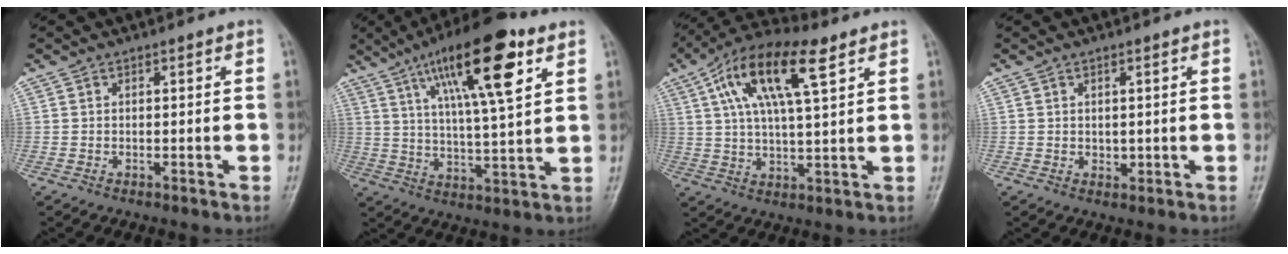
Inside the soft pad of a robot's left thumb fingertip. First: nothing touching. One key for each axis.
{"total": 18.3, "fx": 8.8, "fy": 4.5, "fz": 15.4, "tx": -0.240, "ty": -0.021, "tz": 0.146}
{"total": 15.3, "fx": 6.6, "fy": 5.1, "fz": 12.8, "tx": -0.229, "ty": 0.006, "tz": 0.113}
{"total": 1.4, "fx": 0.4, "fy": 1.0, "fz": 1.0, "tx": -0.010, "ty": -0.005, "tz": 0.010}